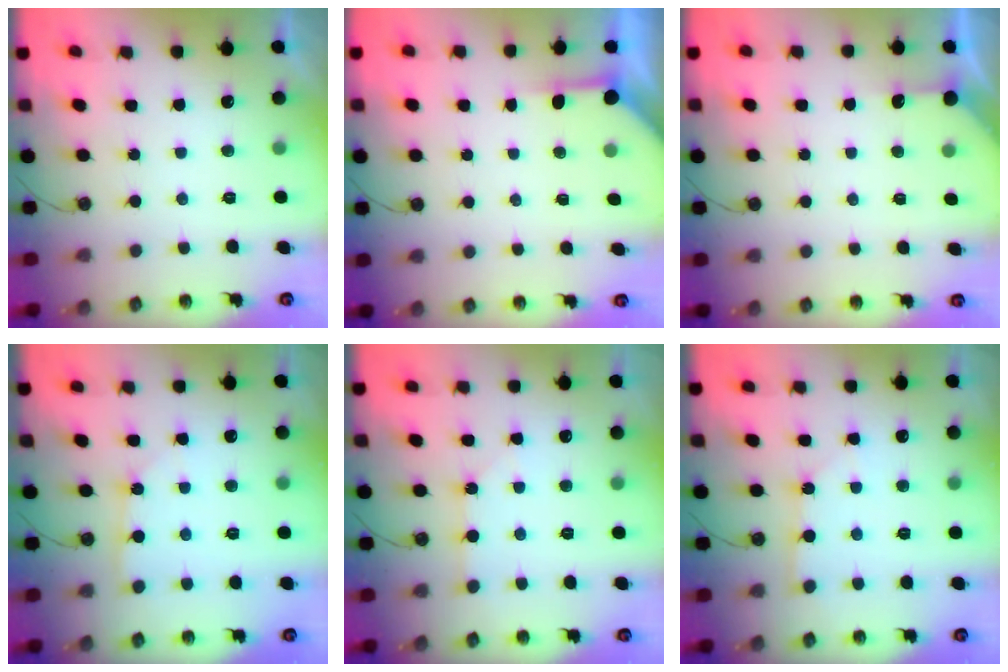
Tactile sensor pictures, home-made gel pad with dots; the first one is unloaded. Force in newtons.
{"total": 3.9, "press": 3.9, "slide": 0.4}
{"total": 3.0, "press": 2.9, "slide": 0.4}
{"total": 1.8, "press": 1.7, "slide": 0.3}
{"total": 1.1, "press": 1.1, "slide": 0.2}
{"total": 2.4, "press": 2.4, "slide": 0.4}